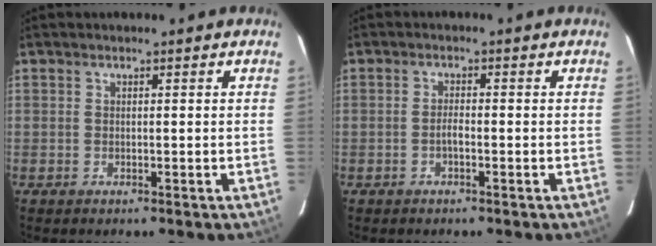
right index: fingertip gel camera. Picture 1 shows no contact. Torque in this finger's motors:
{"motor_torque": [0.26, -0.13, 0.14, 0.03]}